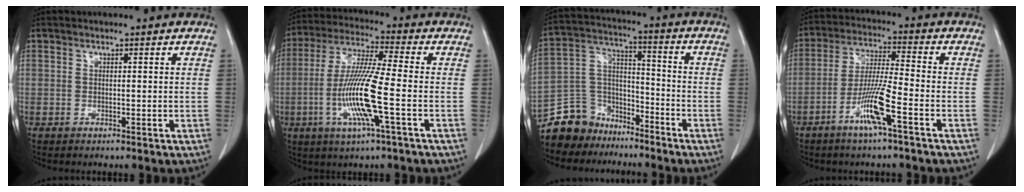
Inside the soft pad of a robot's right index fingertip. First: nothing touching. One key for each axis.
{"total": 12.7, "fx": -3.2, "fy": 0.1, "fz": 12.3, "tx": -0.252, "ty": -0.011, "tz": -0.069}
{"total": 10.6, "fx": -8.4, "fy": 6.4, "fz": 0.6, "tx": -0.021, "ty": 0.054, "tz": -0.154}
{"total": 8.9, "fx": -4.3, "fy": -0.2, "fz": 7.8, "tx": -0.154, "ty": -0.006, "tz": -0.086}